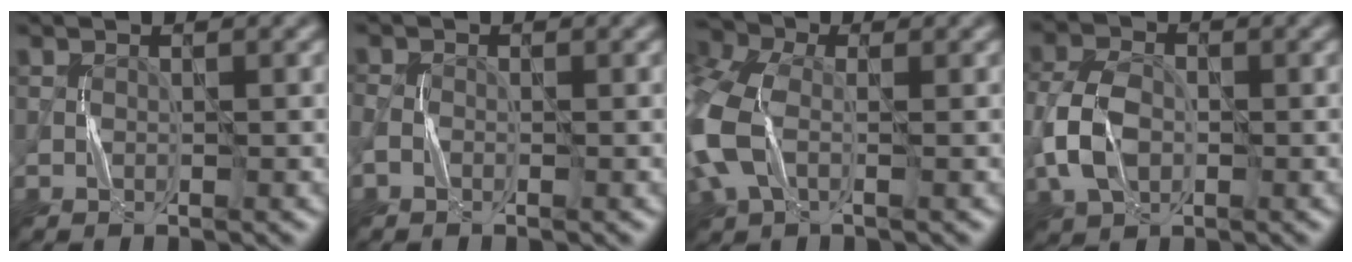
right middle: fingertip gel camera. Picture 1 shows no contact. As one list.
[{"total": 1.1, "force": [-0.5, 0.9, 0.5], "torque": [-0.010, 0.004, -0.013]}, {"total": 9.3, "force": [-1.0, 6.0, 7.0], "torque": [-0.206, -0.003, -0.034]}, {"total": 5.4, "force": [-1.0, 3.9, 3.6], "torque": [-0.084, 0.005, -0.026]}]